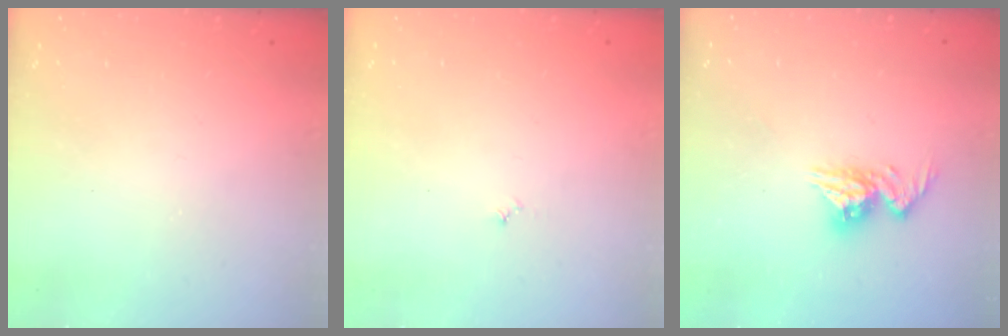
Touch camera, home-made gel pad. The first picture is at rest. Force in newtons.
{"total": 3.0, "press": 2.9, "slide": 0.3}
{"total": 9.8, "press": 9.8, "slide": 0.8}